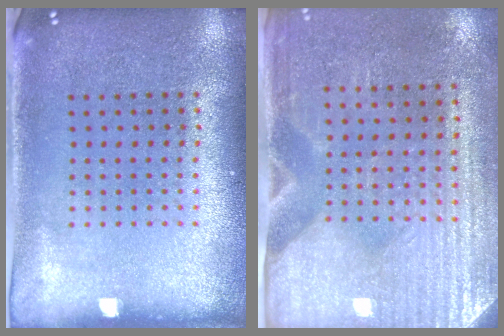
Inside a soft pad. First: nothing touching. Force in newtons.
{"total": 3.1, "press": 2.7, "slide": 1.5}